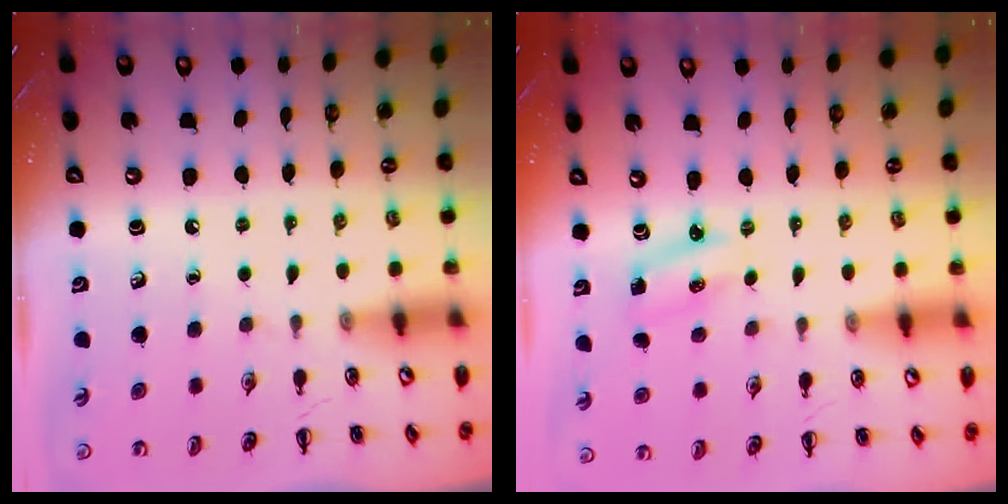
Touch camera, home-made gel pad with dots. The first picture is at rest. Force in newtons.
{"total": 2.6, "press": 2.6, "slide": 0.5}